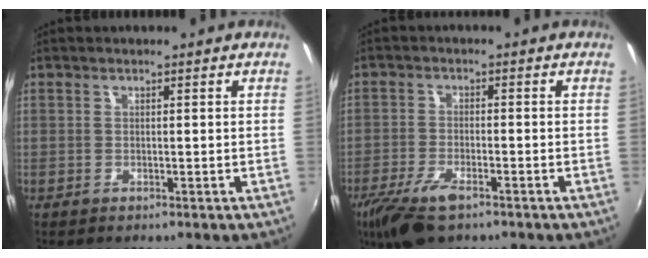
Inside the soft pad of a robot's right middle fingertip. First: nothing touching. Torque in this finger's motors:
{"motor_torque": [0.52, -0.44, 0.11, 0.10]}